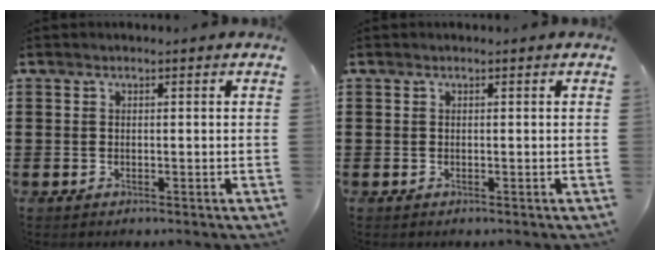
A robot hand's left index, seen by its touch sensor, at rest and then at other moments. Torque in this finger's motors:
{"motor_torque": [0.00, 0.00, 0.00, 0.00]}